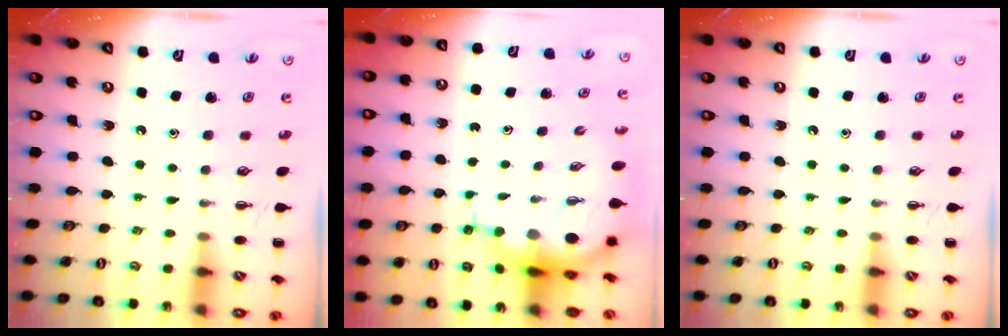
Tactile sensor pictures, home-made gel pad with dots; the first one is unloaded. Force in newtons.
{"total": 7.4, "press": 7.1, "slide": 2.1}
{"total": 0.0}